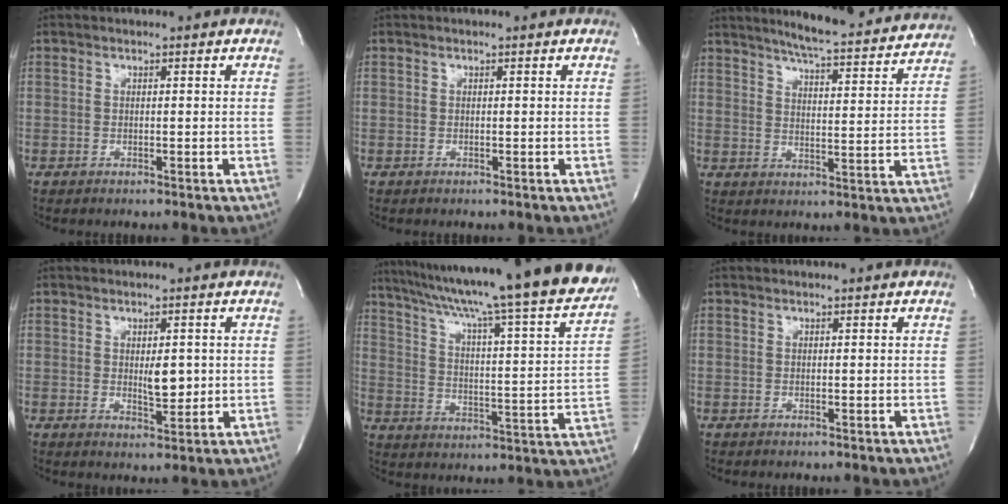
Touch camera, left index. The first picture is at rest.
{"total": 0.0}
{"total": 18.2, "force": [16.8, 1.6, 6.8], "torque": [-0.097, -0.026, 0.210]}
{"total": 3.7, "force": [0.3, 1.4, 3.4], "torque": [-0.056, -0.007, 0.010]}
{"total": 29.3, "force": [25.6, 0.2, 14.2], "torque": [-0.234, -0.062, 0.339]}
{"total": 0.0}